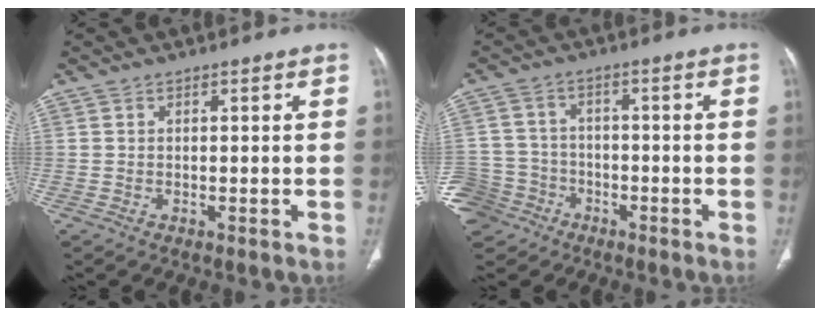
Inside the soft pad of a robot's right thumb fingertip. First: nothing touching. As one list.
[{"total": 10.8, "force": [-6.3, 8.4, 2.3], "torque": [-0.061, 0.036, -0.111]}]